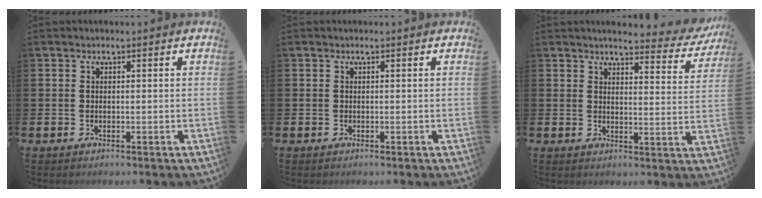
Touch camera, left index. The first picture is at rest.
{"total": 0.0}
{"total": 4.1, "force": [3.9, 0.5, 1.0], "torque": [-0.026, -0.027, 0.063]}